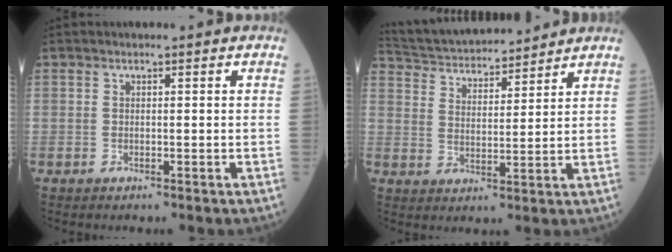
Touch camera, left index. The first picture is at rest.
{"total": 14.7, "force": [13.8, 2.3, 4.5], "torque": [-0.085, 0.030, 0.231]}